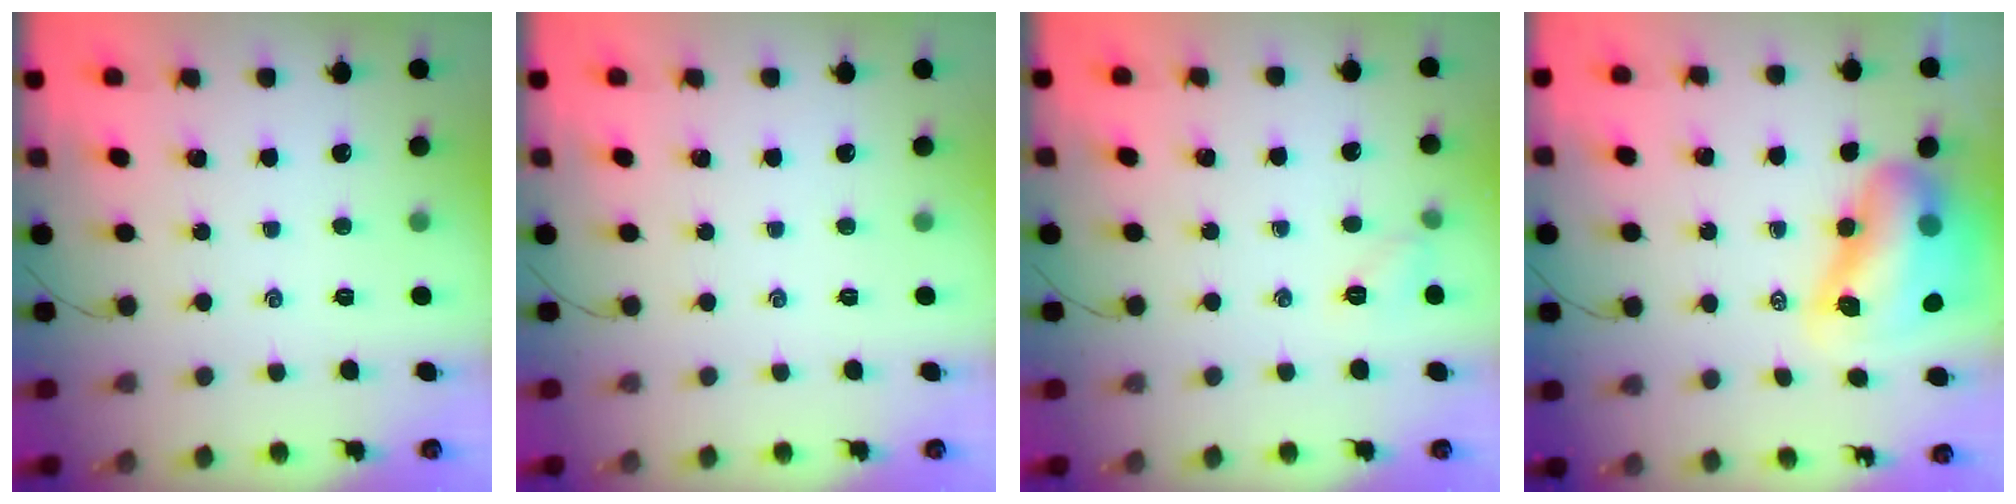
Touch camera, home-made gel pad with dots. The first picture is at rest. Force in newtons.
{"total": 0.0}
{"total": 5.8, "press": 5.5, "slide": 1.7}
{"total": 13.5, "press": 13.0, "slide": 3.7}